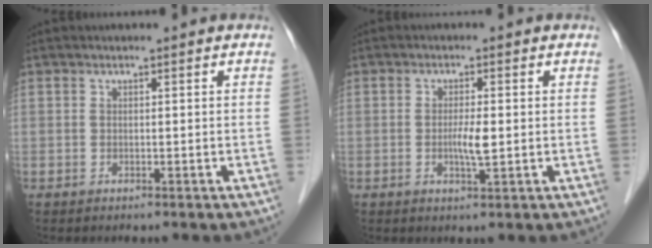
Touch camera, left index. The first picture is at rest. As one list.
[{"total": 2.9, "force": [-0.5, 0.3, 2.8], "torque": [-0.053, -0.007, -0.008]}]